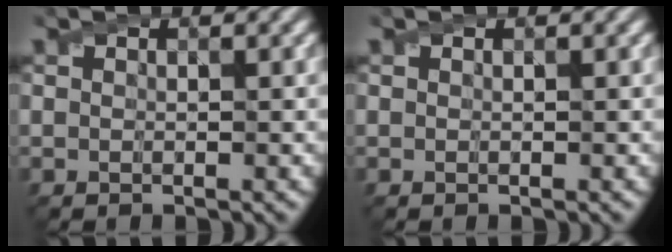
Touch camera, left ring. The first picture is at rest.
{"total": 0.0}